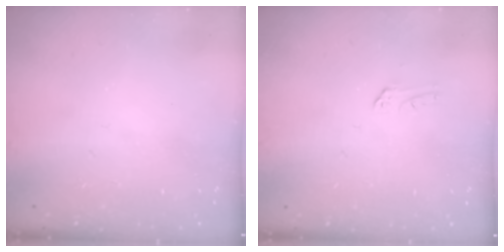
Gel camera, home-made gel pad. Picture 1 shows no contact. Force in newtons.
{"total": 1.9, "press": 1.9, "slide": 0.1}